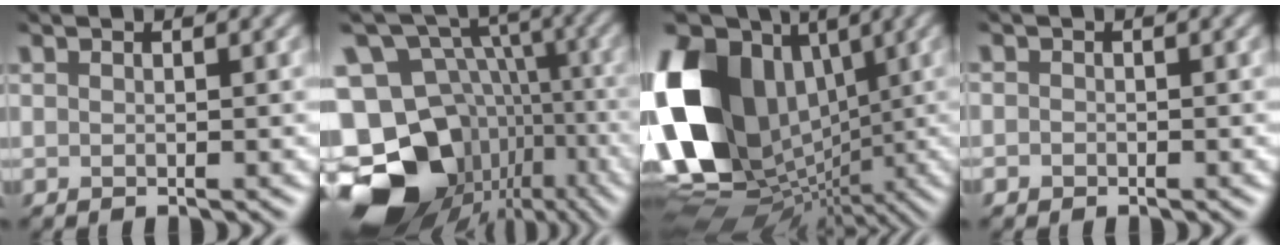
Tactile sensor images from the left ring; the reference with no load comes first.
{"total": 18.3, "force": [-8.6, 14.7, 6.7], "torque": [-0.136, -0.027, -0.122]}
{"total": 16.2, "force": [0.4, 12.0, 10.9], "torque": [-0.254, -0.001, 0.025]}
{"total": 0.9, "force": [-0.7, 0.2, -0.5], "torque": [-0.001, -0.001, -0.004]}